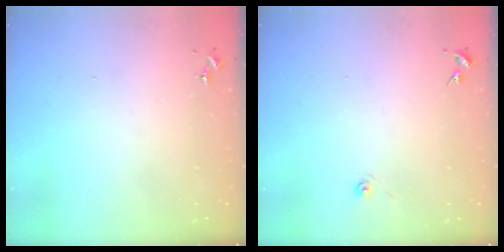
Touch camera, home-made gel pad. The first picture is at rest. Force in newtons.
{"total": 3.3, "press": 2.8, "slide": 1.7}